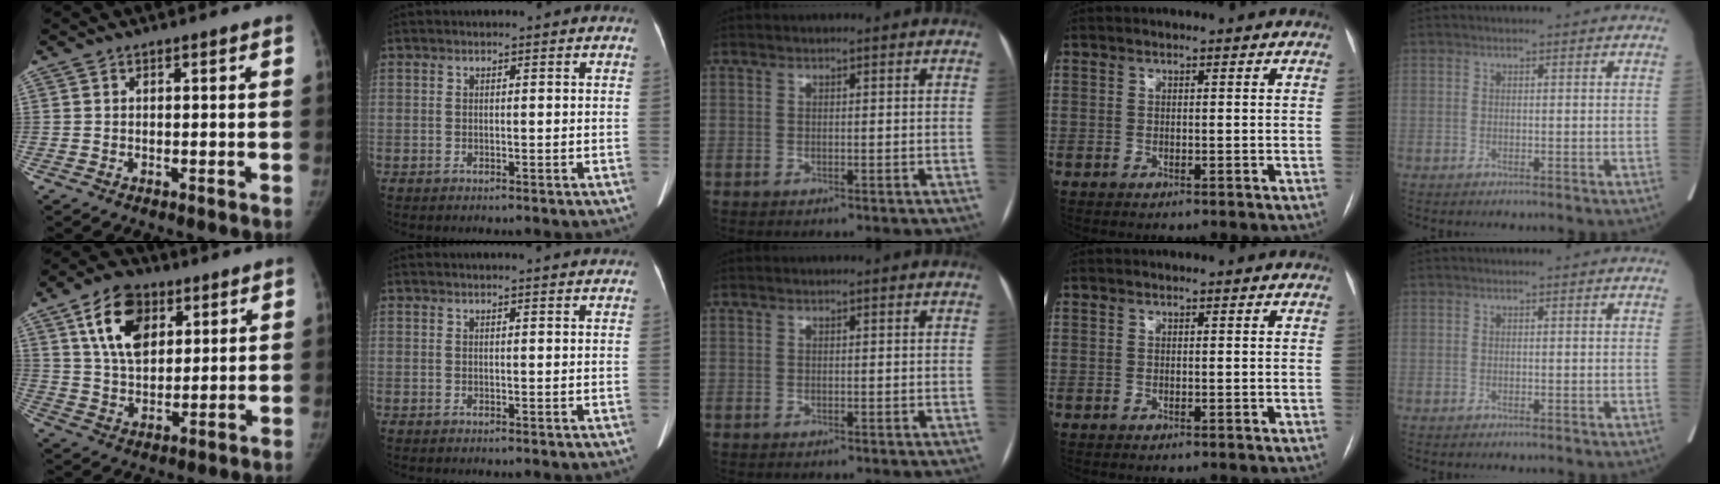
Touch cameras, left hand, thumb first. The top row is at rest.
{"thumb": {"total": 12.7, "force": [5.6, 8.0, 8.1], "torque": [-0.112, -0.020, 0.101]}, "index": {"total": 6.5, "force": [6.1, 0.5, 2.3], "torque": [-0.031, 0.014, 0.059]}}